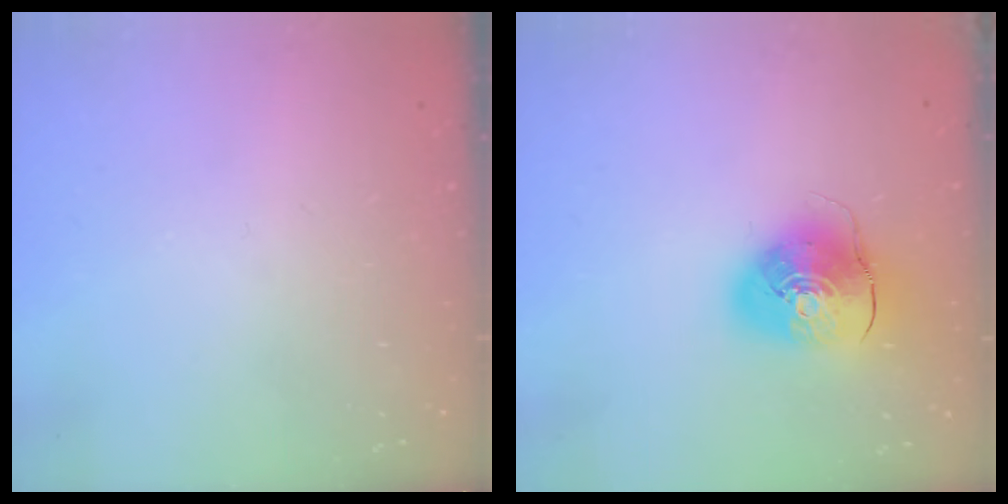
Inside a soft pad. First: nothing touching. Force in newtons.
{"total": 10.7, "press": 10.6, "slide": 1.8}